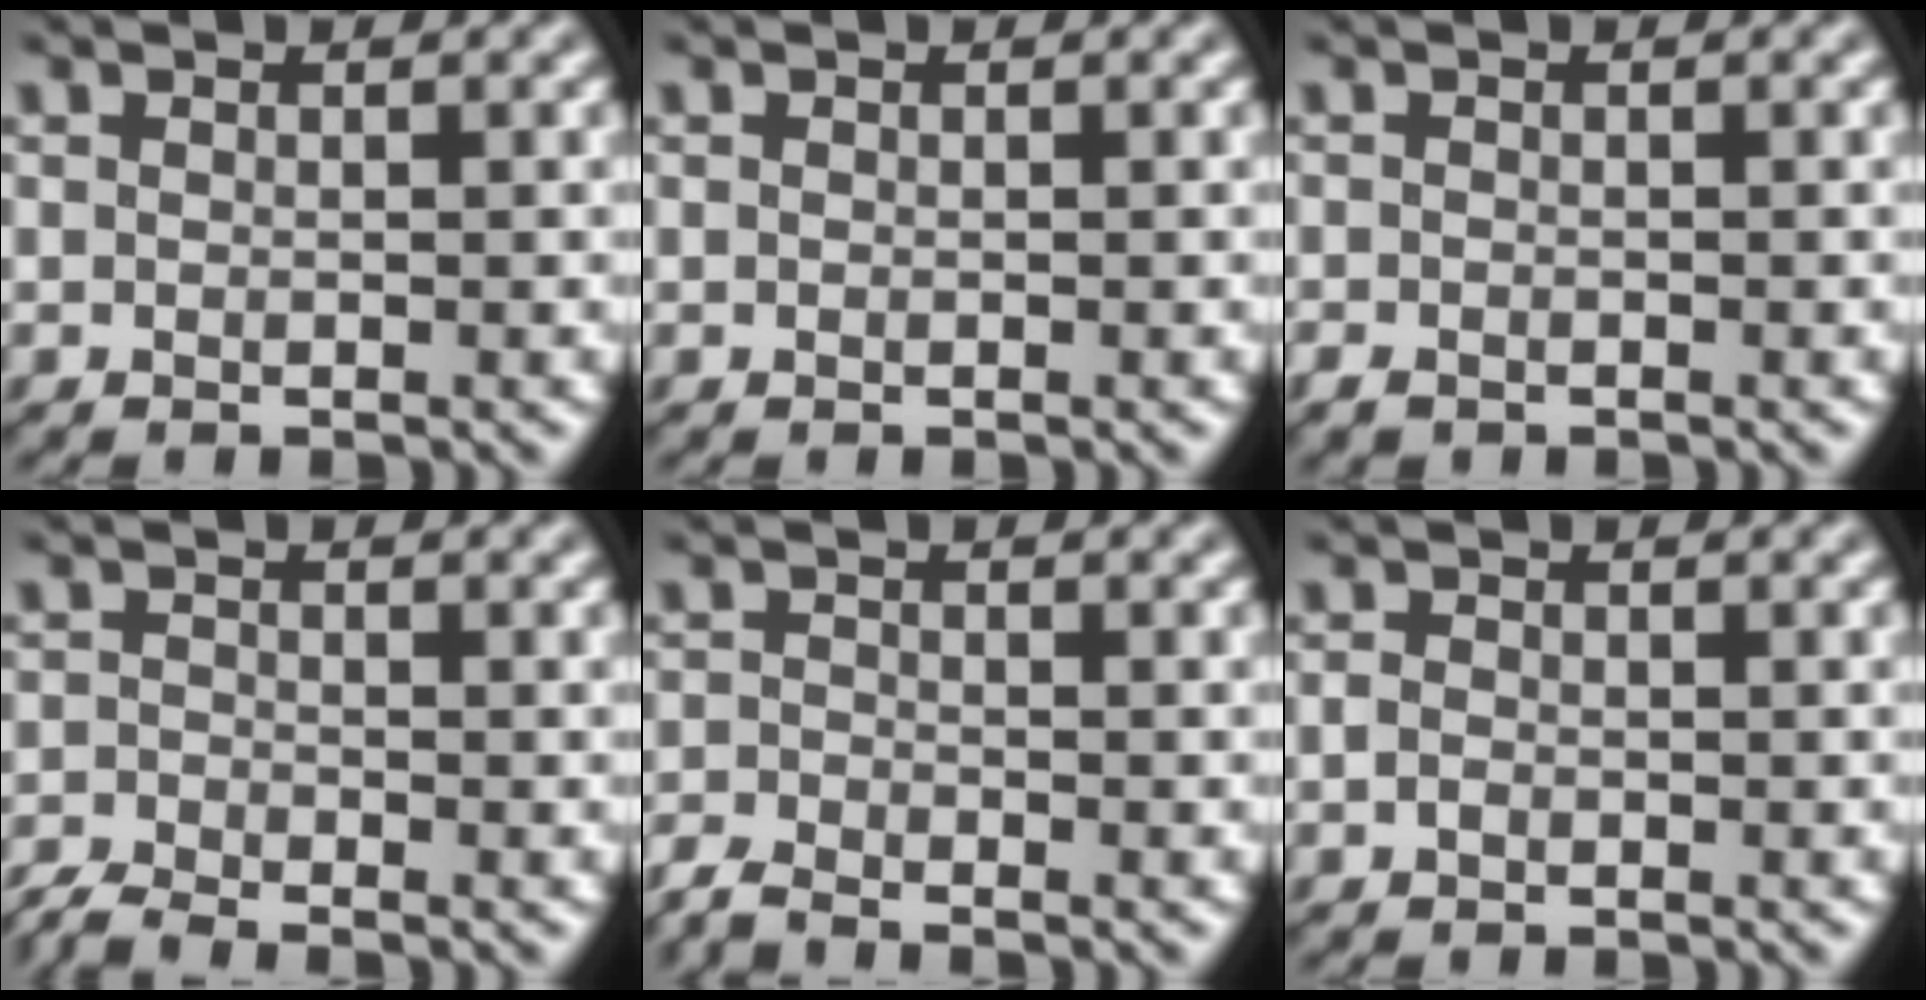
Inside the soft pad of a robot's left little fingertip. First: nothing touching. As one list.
[{"total": 0.0}, {"total": 1.0, "force": [-0.7, 0.6, 0.3], "torque": [-0.009, -0.003, -0.016]}, {"total": 2.8, "force": [-2.6, 0.6, 0.7], "torque": [-0.017, -0.005, -0.065]}, {"total": 2.5, "force": [-2.4, 0.4, 0.6], "torque": [-0.018, -0.006, -0.060]}, {"total": 0.9, "force": [-0.5, 0.7, 0.4], "torque": [-0.008, 0.000, -0.015]}]